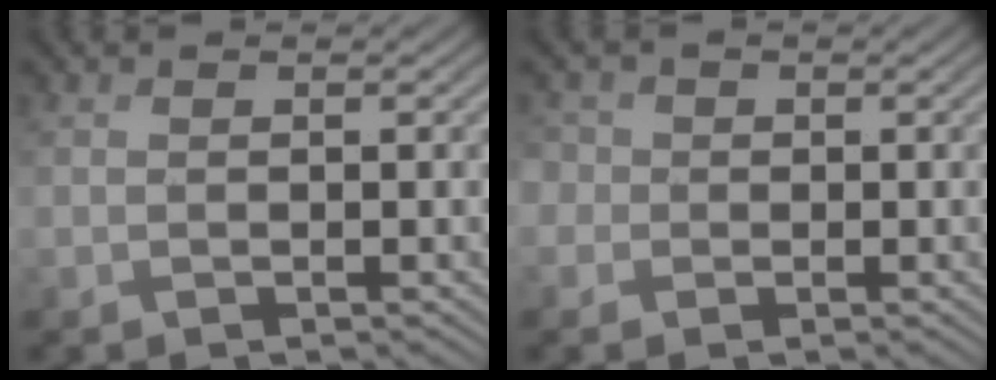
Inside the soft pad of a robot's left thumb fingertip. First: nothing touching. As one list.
[{"total": 3.5, "force": [0.5, 3.4, 1.0], "torque": [-0.036, 0.010, -0.017]}]